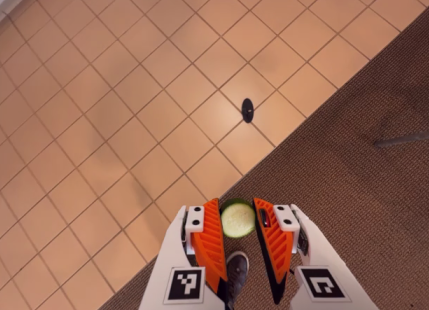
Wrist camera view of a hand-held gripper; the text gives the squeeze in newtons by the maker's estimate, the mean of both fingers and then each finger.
{"total": 8.1, "left": 8.2, "right": 7.9}